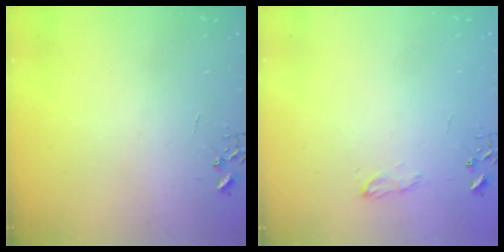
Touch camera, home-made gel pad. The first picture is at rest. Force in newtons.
{"total": 7.9, "press": 7.8, "slide": 0.9}